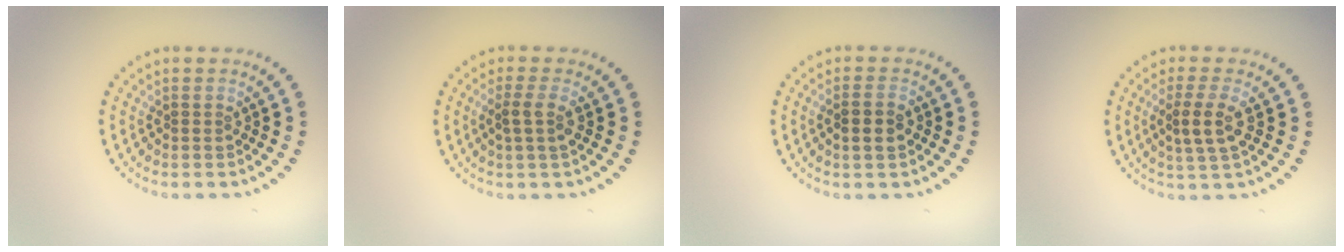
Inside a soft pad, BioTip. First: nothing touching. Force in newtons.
{"total": 2.0, "press": 1.7, "slide": 1.1}
{"total": 2.3, "press": 2.1, "slide": 0.8}
{"total": 2.9, "press": 2.6, "slide": 1.3}